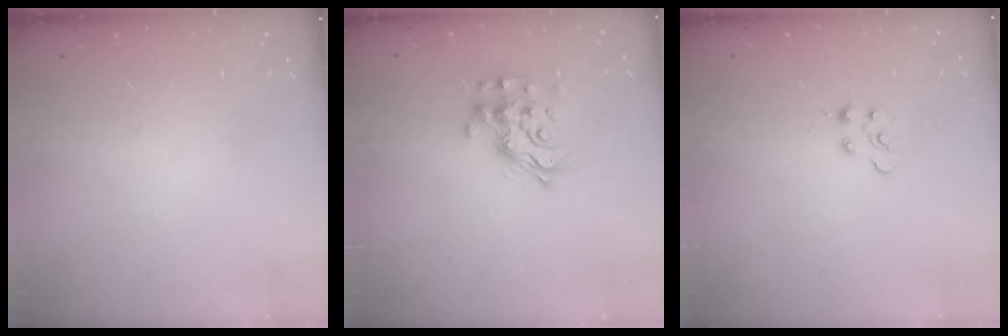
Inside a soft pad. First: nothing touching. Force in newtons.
{"total": 13.9, "press": 13.9, "slide": 1.2}
{"total": 2.9, "press": 2.8, "slide": 0.4}